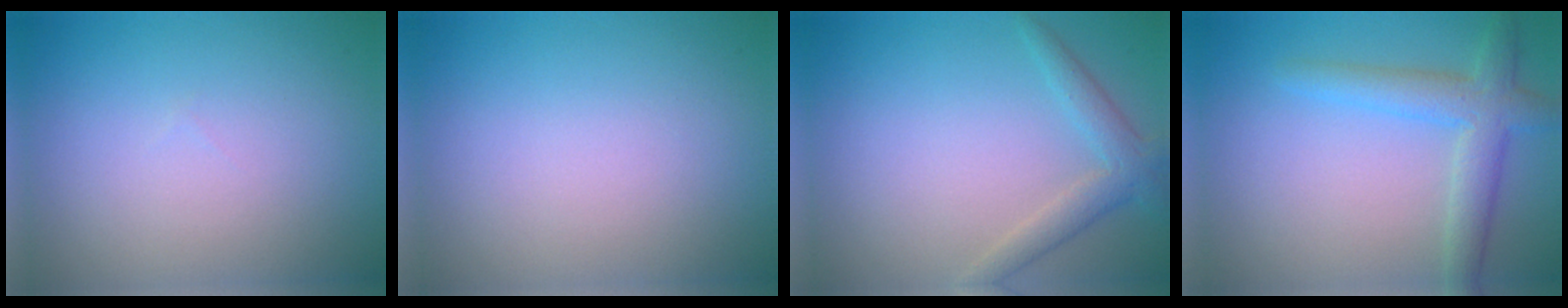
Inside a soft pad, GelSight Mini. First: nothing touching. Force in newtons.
{"total": 0.0}
{"total": 2.6, "press": 2.5, "slide": 0.1}
{"total": 3.8, "press": 3.8, "slide": 0.2}